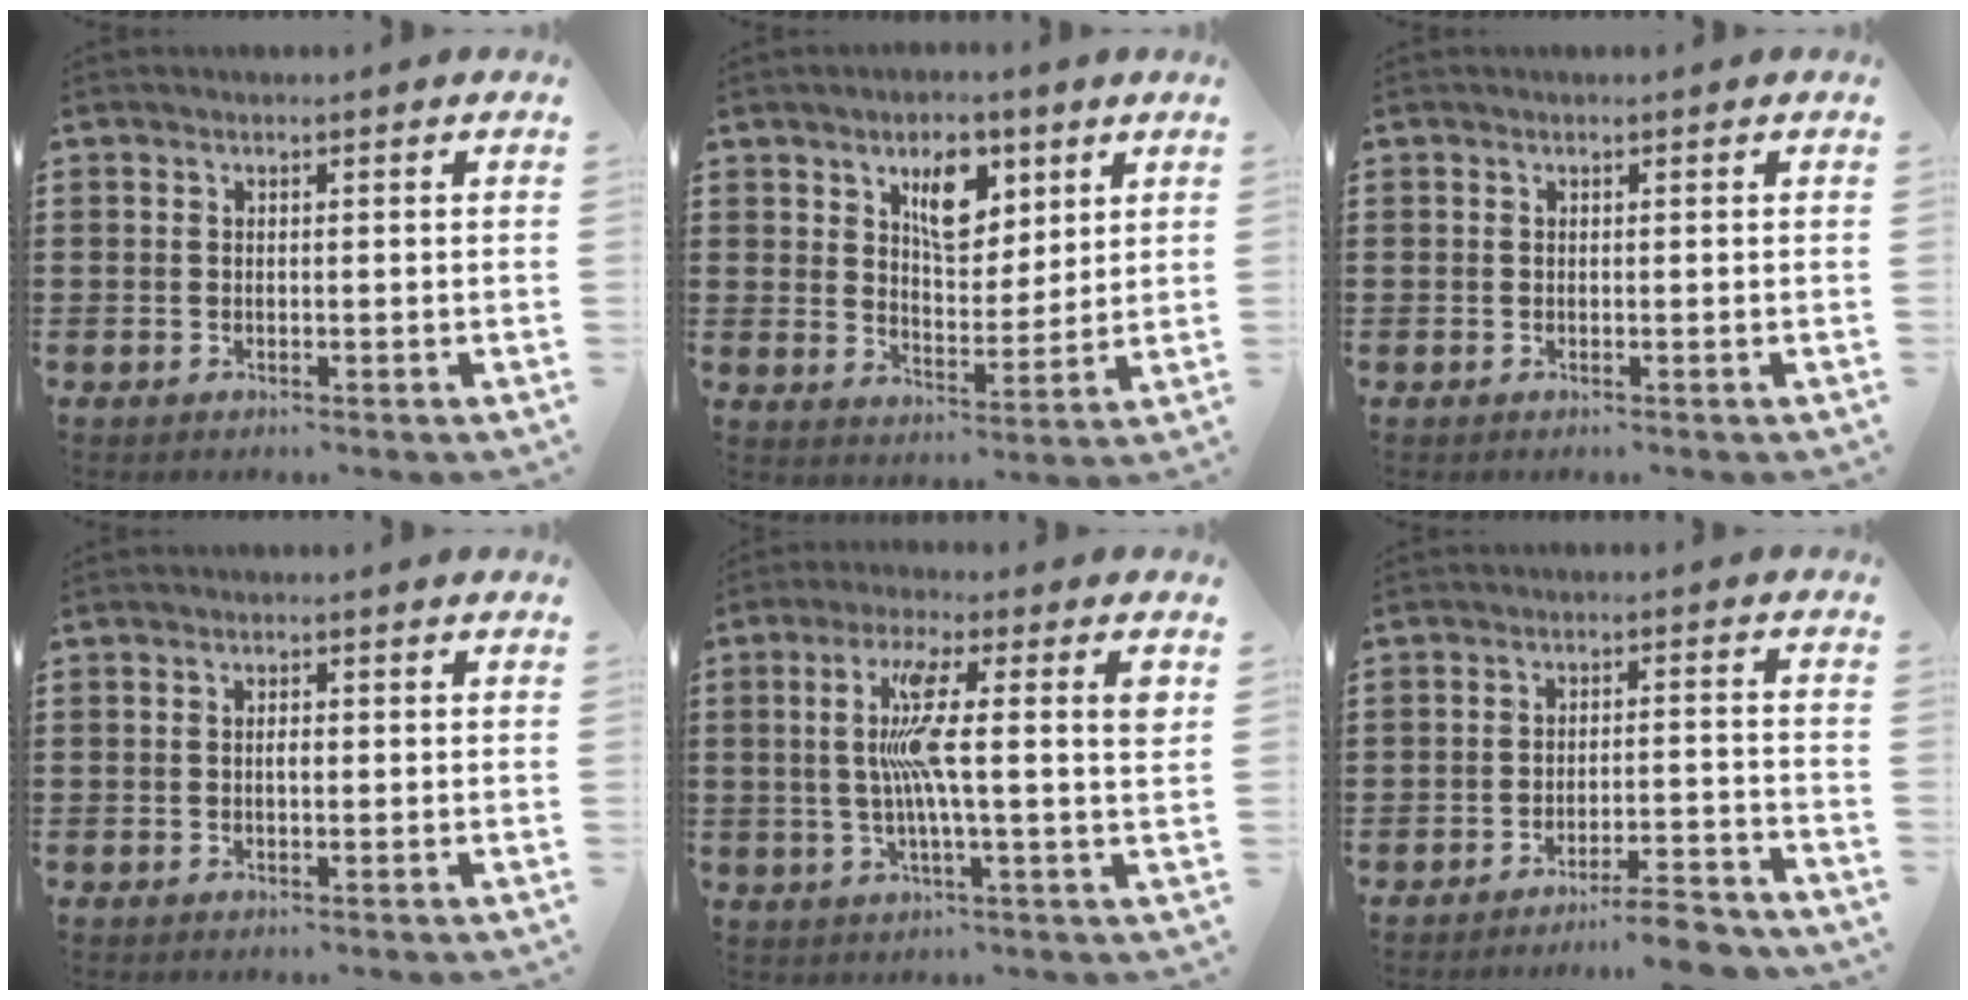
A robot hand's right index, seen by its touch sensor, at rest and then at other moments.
{"total": 8.0, "force": [4.3, 4.3, 5.2], "torque": [-0.078, 0.000, 0.070]}
{"total": 0.0}
{"total": 1.4, "force": [-0.1, 0.5, 1.3], "torque": [-0.025, 0.001, -0.002]}
{"total": 10.6, "force": [1.4, 1.1, 10.5], "torque": [-0.208, -0.003, 0.013]}
{"total": 5.5, "force": [-5.1, -0.1, 1.9], "torque": [-0.030, -0.008, -0.097]}